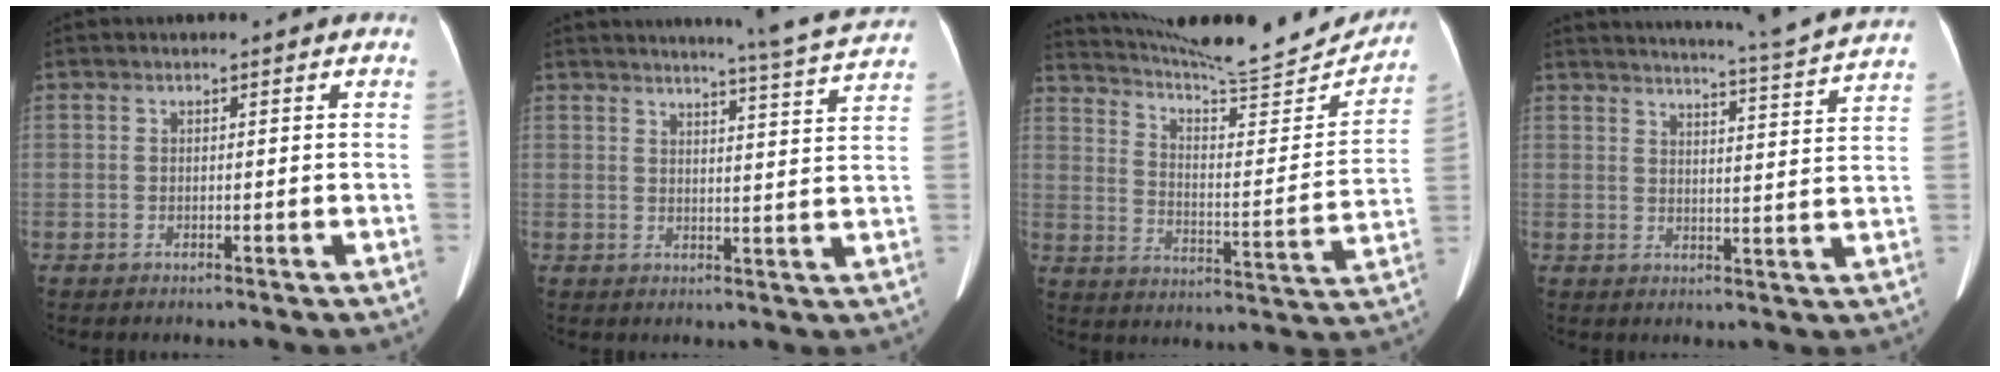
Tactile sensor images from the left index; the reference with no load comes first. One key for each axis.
{"total": 9.4, "fx": 8.9, "fy": -1.9, "fz": 2.4, "tx": -0.046, "ty": -0.036, "tz": 0.103}
{"total": 21.2, "fx": 20.2, "fy": 1.6, "fz": 6.5, "tx": -0.107, "ty": -0.044, "tz": 0.283}
{"total": 14.5, "fx": 13.6, "fy": -2.4, "fz": 4.3, "tx": -0.083, "ty": -0.050, "tz": 0.167}